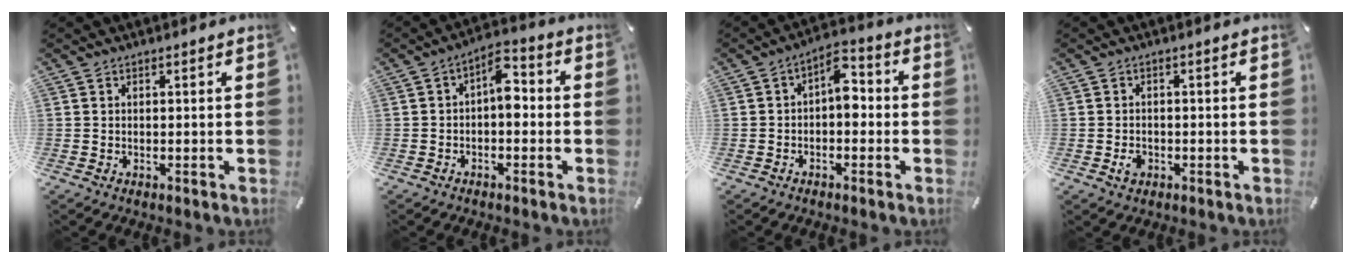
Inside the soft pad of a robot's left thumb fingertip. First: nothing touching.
{"total": 6.4, "force": [-0.5, 3.7, 5.2], "torque": [-0.081, 0.009, -0.015]}
{"total": 6.5, "force": [-0.5, 3.9, 5.1], "torque": [-0.073, 0.005, -0.015]}
{"total": 2.5, "force": [-1.0, 2.0, 1.2], "torque": [-0.022, 0.005, -0.020]}